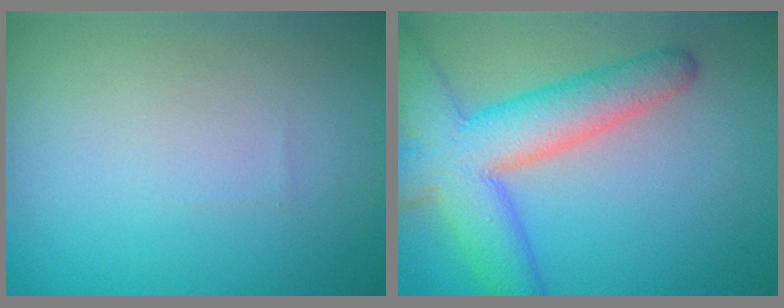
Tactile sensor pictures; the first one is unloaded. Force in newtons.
{"total": 8.5, "press": 8.5, "slide": 0.4}